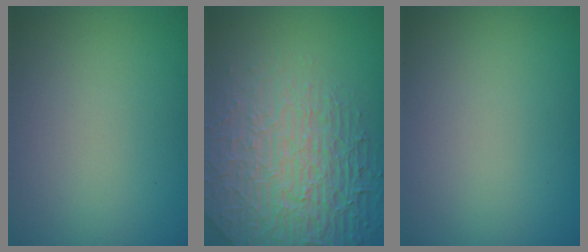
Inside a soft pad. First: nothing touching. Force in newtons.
{"total": 7.5, "press": 5.8, "slide": 4.8}
{"total": 0.0}